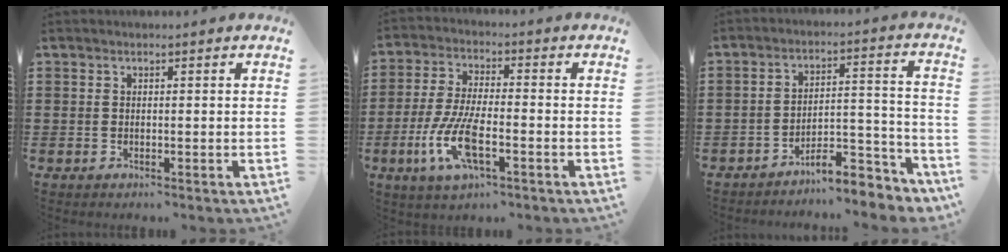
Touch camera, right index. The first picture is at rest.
{"total": 9.3, "force": [-3.5, 2.9, 8.1], "torque": [-0.191, -0.018, -0.070]}
{"total": 7.5, "force": [-6.7, 1.6, 2.8], "torque": [-0.036, 0.021, -0.128]}